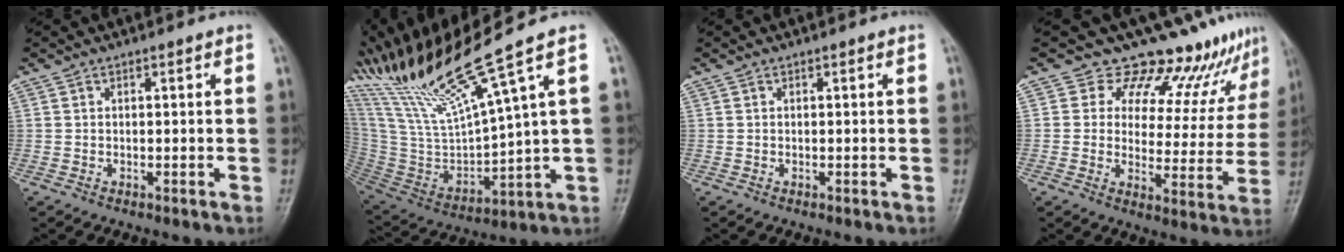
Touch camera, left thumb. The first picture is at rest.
{"total": 20.8, "force": [15.4, -0.3, 14.0], "torque": [-0.266, -0.060, 0.307]}
{"total": 0.0}
{"total": 14.3, "force": [12.8, 5.5, 3.3], "torque": [0.008, -0.093, 0.148]}